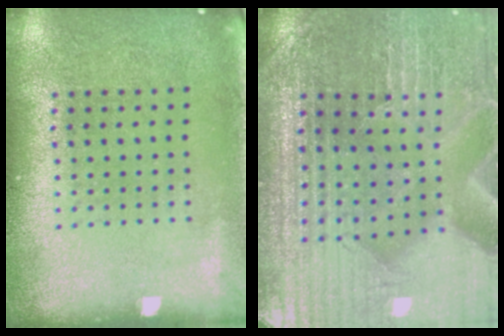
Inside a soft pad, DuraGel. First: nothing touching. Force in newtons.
{"total": 3.6, "press": 3.6, "slide": 0.4}